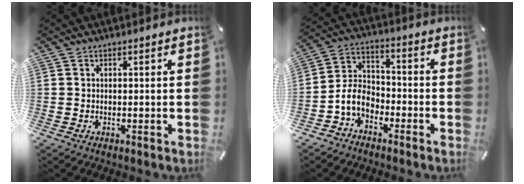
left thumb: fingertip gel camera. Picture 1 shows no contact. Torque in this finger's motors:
{"motor_torque": [0.40, 0.98, 0.16, 0.16, 0.06]}